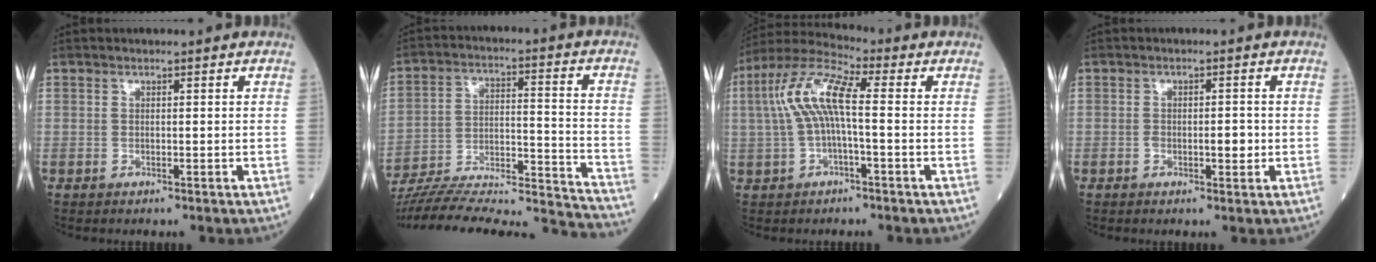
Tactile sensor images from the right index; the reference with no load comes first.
{"total": 28.2, "force": [-26.0, 2.3, 10.6], "torque": [-0.162, -0.006, -0.383]}
{"total": 9.4, "force": [0.4, 1.9, 9.2], "torque": [-0.201, 0.029, 0.002]}
{"total": 2.7, "force": [-0.6, 1.0, 2.4], "torque": [-0.038, 0.002, -0.007]}